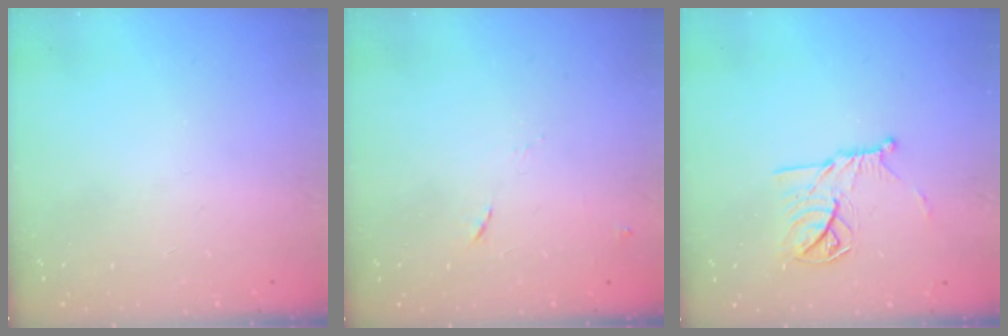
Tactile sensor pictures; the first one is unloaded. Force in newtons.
{"total": 7.4, "press": 7.4, "slide": 0.7}
{"total": 12.4, "press": 12.4, "slide": 0.2}